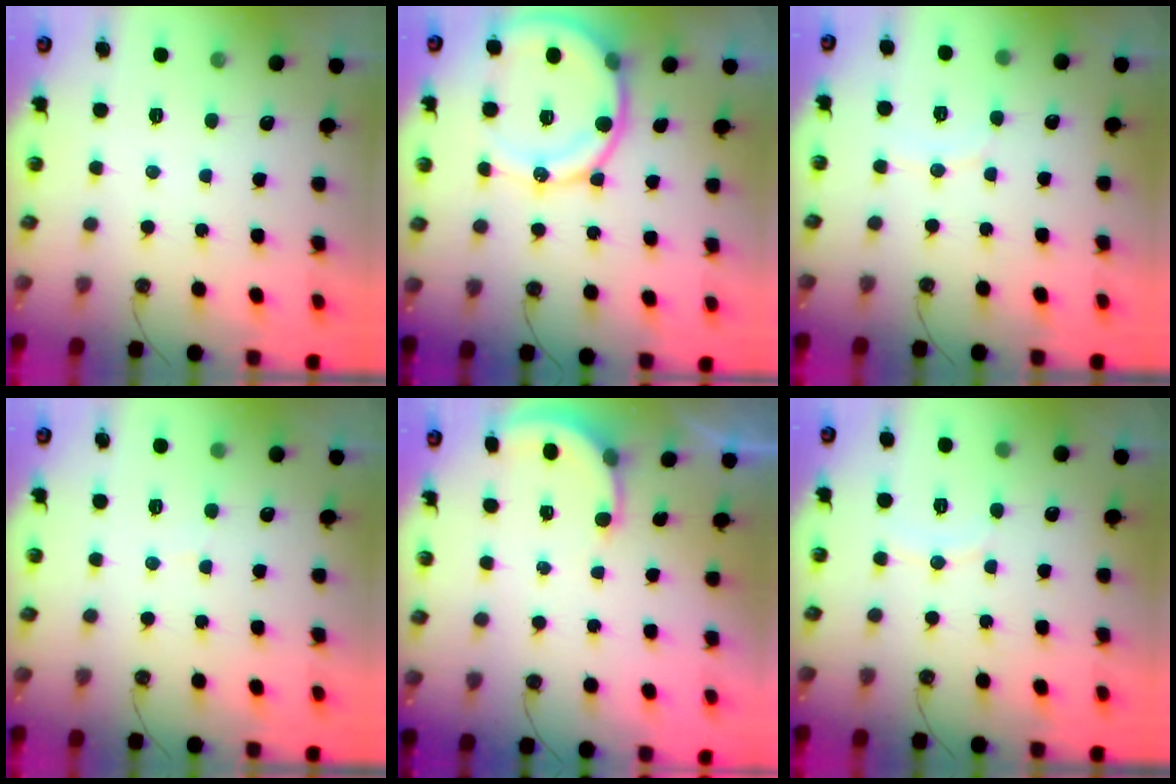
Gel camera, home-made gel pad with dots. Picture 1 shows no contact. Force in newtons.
{"total": 14.8, "press": 14.6, "slide": 2.0}
{"total": 4.7, "press": 4.6, "slide": 0.5}
{"total": 4.9, "press": 4.8, "slide": 0.6}
{"total": 2.9, "press": 2.9, "slide": 0.2}
{"total": 5.0, "press": 5.0, "slide": 0.5}